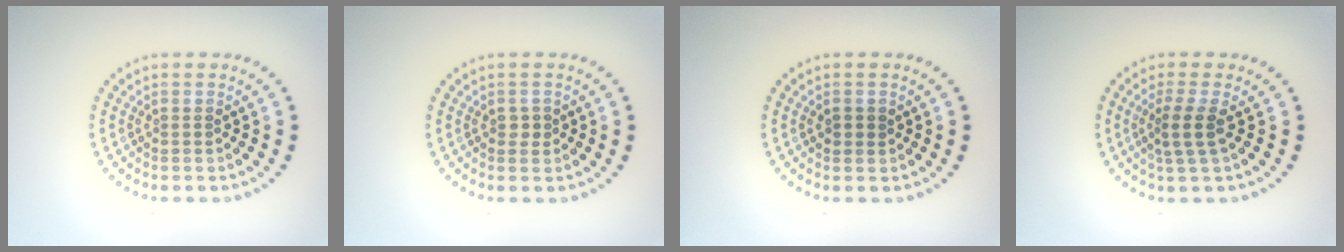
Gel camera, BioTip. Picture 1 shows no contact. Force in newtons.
{"total": 1.0, "press": 1.0, "slide": 0.2}
{"total": 1.1, "press": 1.1, "slide": 0.2}
{"total": 2.3, "press": 1.8, "slide": 1.4}